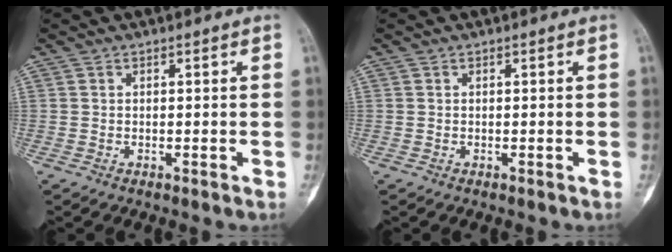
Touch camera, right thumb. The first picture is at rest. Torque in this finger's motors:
{"motor_torque": [0.16, 0.16, 0.04, -0.14, 0.05]}